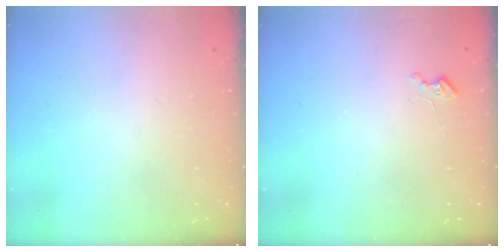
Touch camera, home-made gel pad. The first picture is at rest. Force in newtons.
{"total": 2.6, "press": 2.6, "slide": 0.3}